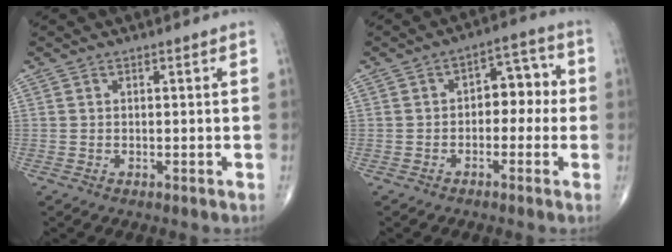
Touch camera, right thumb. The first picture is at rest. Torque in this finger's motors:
{"motor_torque": [-0.19, 0.10, 0.13, 0.09, 0.02]}